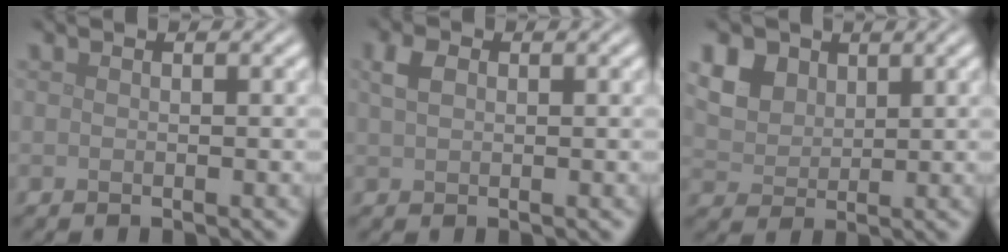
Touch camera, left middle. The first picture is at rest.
{"total": 1.9, "force": [0.7, 1.3, 1.2], "torque": [-0.027, 0.006, 0.012]}
{"total": 6.8, "force": [3.5, 4.9, 3.2], "torque": [-0.107, 0.015, 0.064]}